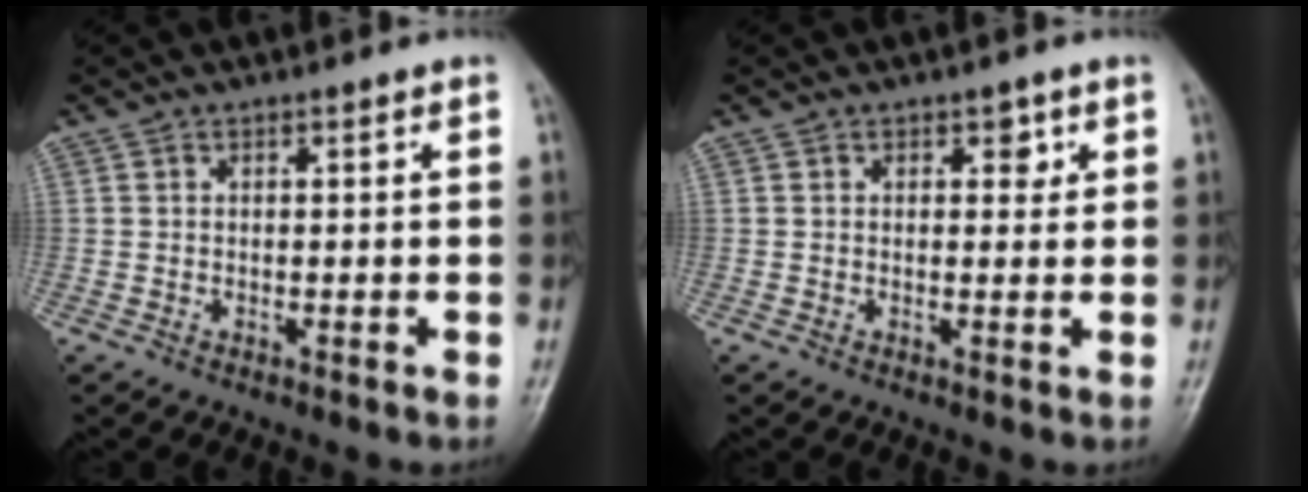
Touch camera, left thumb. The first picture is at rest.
{"total": 2.3, "force": [1.0, 1.6, 1.3], "torque": [0.004, -0.001, 0.010]}